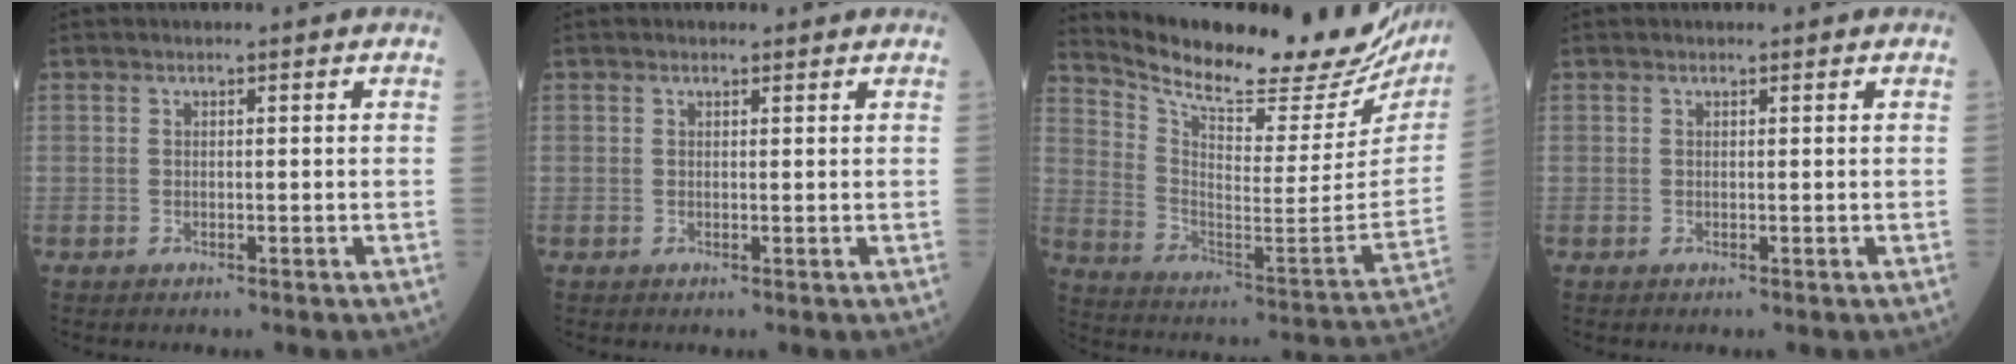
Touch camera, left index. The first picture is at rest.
{"total": 0.6, "force": [0.5, 0.3, 0.2], "torque": [-0.013, 0.000, 0.006]}
{"total": 27.2, "force": [24.0, 5.6, 11.6], "torque": [-0.199, -0.070, 0.331]}
{"total": 0.0}